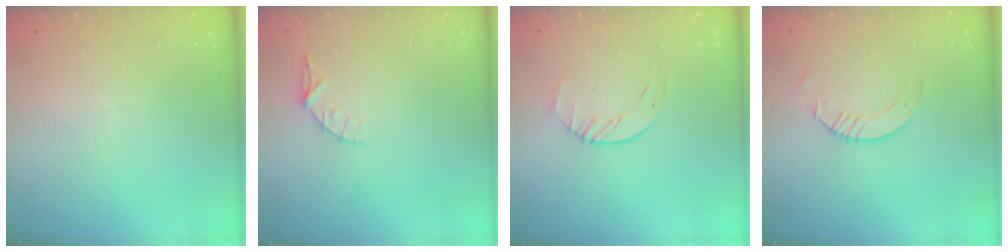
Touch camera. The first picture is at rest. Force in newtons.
{"total": 4.7, "press": 4.7, "slide": 0.5}
{"total": 3.5, "press": 3.4, "slide": 0.4}
{"total": 3.8, "press": 3.8, "slide": 0.4}